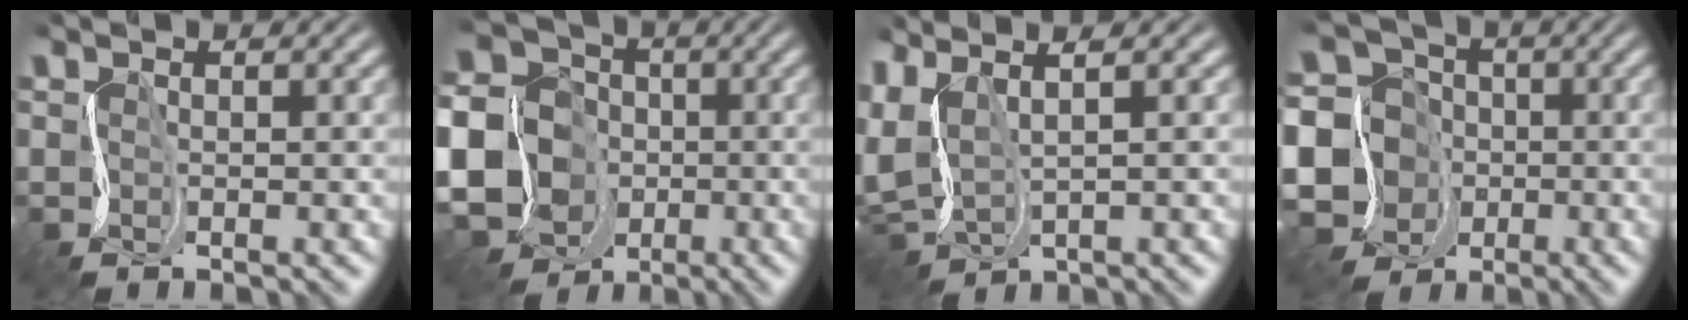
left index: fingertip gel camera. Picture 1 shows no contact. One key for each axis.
{"total": 18.3, "fx": -5.3, "fy": 16.0, "fz": 7.1, "tx": -0.165, "ty": -0.022, "tz": -0.133}
{"total": 5.1, "fx": 1.2, "fy": 1.8, "fz": 4.6, "tx": -0.114, "ty": 0.010, "tz": 0.025}
{"total": 14.1, "fx": -4.4, "fy": 12.7, "fz": 4.2, "tx": -0.117, "ty": -0.001, "tz": -0.105}